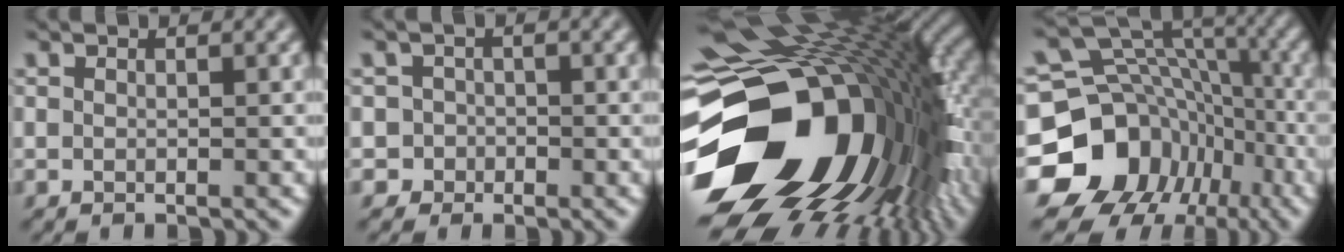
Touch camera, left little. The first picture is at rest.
{"total": 2.5, "force": [-1.0, 2.3, 0.0], "torque": [0.027, 0.004, -0.021]}
{"total": 19.8, "force": [-3.7, 12.8, 14.6], "torque": [-0.290, -0.055, -0.042]}
{"total": 15.7, "force": [-7.0, 12.8, 5.8], "torque": [-0.134, 0.004, -0.121]}